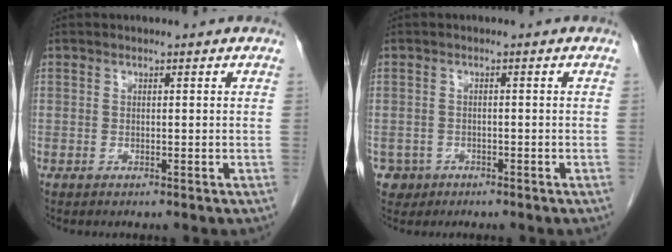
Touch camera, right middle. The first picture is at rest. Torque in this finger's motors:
{"motor_torque": [-0.04, 0.06, -0.02, 0.00]}